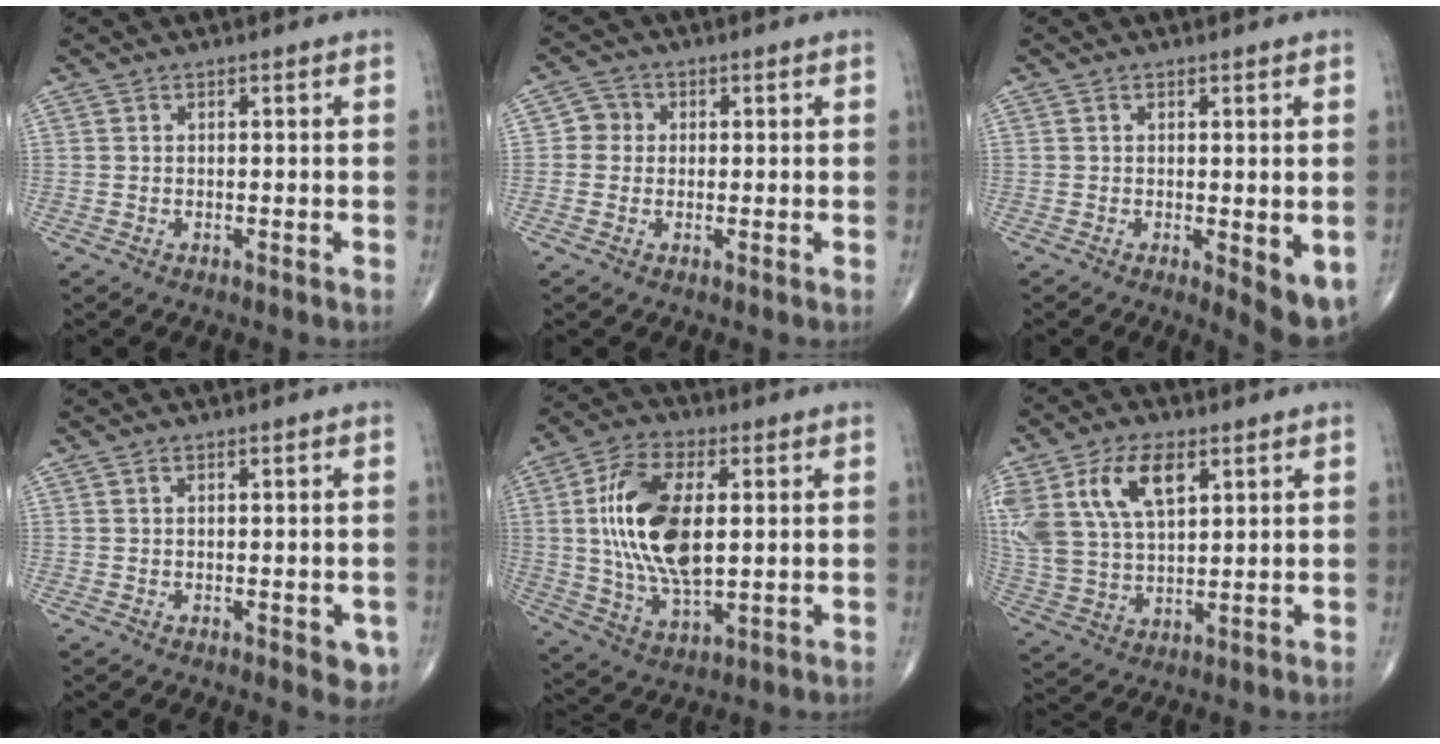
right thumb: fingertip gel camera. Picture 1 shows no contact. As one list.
[{"total": 3.1, "force": [0.0, 2.9, 0.9], "torque": [0.004, 0.008, -0.009]}, {"total": 6.0, "force": [-1.3, 1.9, 5.5], "torque": [-0.068, -0.016, -0.015]}, {"total": 3.7, "force": [-1.0, 1.6, 3.2], "torque": [-0.017, -0.003, -0.010]}, {"total": 17.3, "force": [2.1, 8.7, 14.9], "torque": [-0.283, -0.007, 0.041]}, {"total": 16.1, "force": [6.6, 8.9, 11.6], "torque": [-0.243, -0.010, 0.131]}]